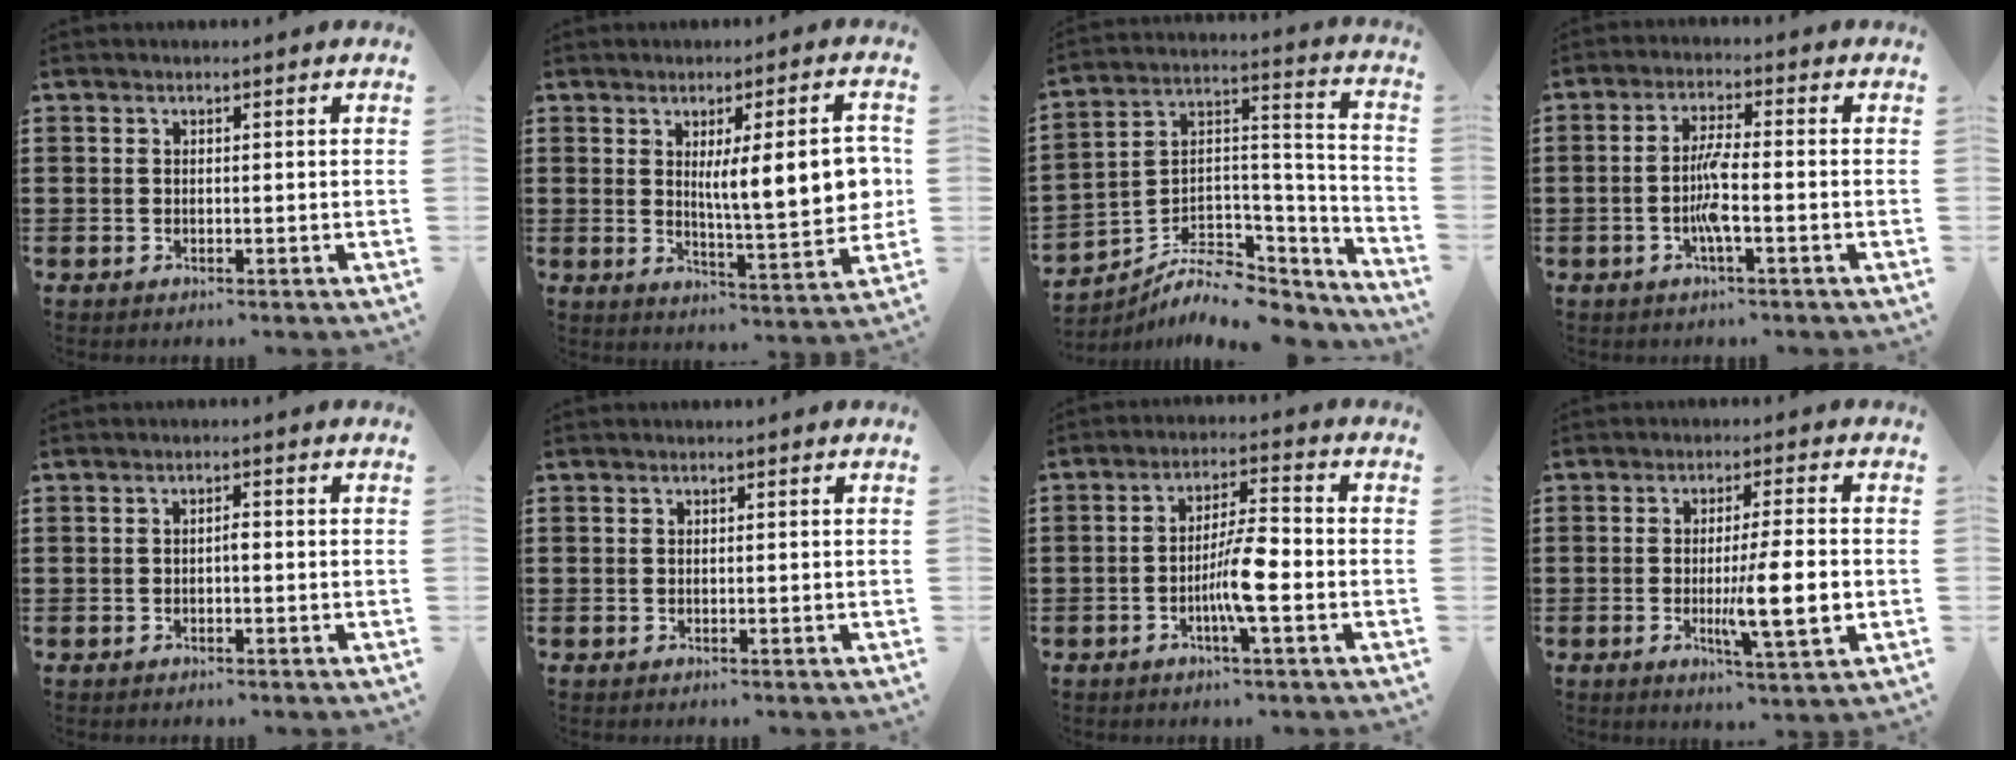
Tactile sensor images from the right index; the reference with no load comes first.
{"total": 10.8, "force": [1.7, 2.2, 10.4], "torque": [-0.157, -0.008, 0.022]}
{"total": 7.4, "force": [-5.5, 4.1, 2.8], "torque": [-0.050, 0.003, -0.100]}
{"total": 5.1, "force": [-1.5, 0.5, 4.8], "torque": [-0.115, -0.011, -0.038]}
{"total": 0.9, "force": [-0.3, 0.2, 0.9], "torque": [-0.018, -0.004, -0.006]}
{"total": 0.0}
{"total": 6.9, "force": [-2.0, 0.9, 6.5], "torque": [-0.125, -0.004, -0.040]}
{"total": 9.1, "force": [-1.4, 1.1, 8.9], "torque": [-0.152, -0.012, -0.022]}